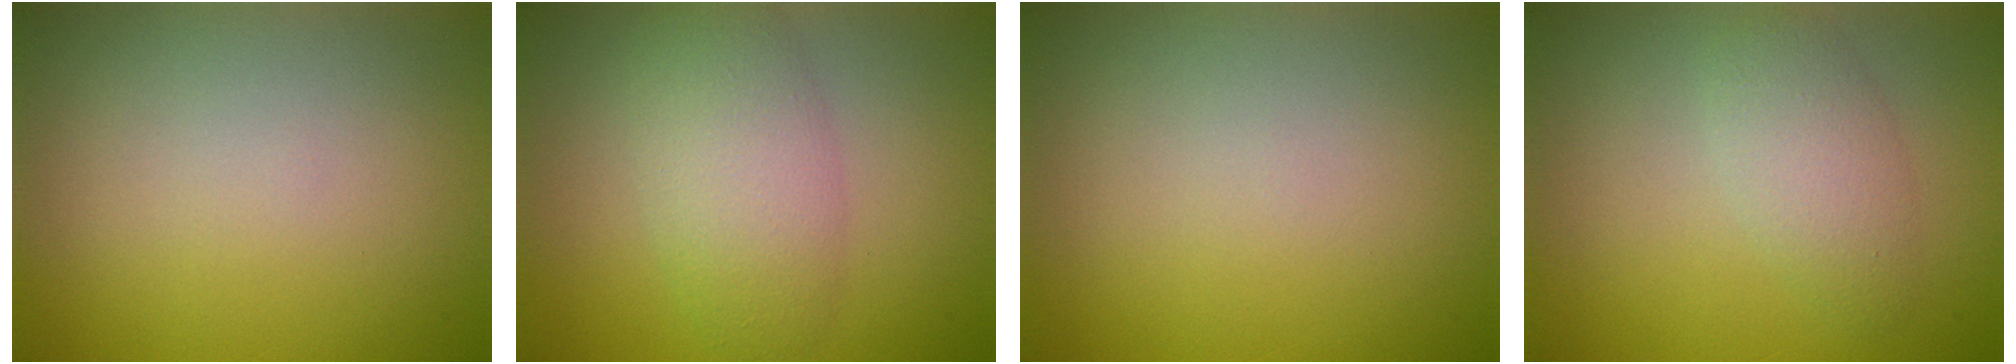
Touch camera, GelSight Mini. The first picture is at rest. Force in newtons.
{"total": 4.4, "press": 4.4, "slide": 0.3}
{"total": 0.0}
{"total": 2.6, "press": 2.6, "slide": 0.1}